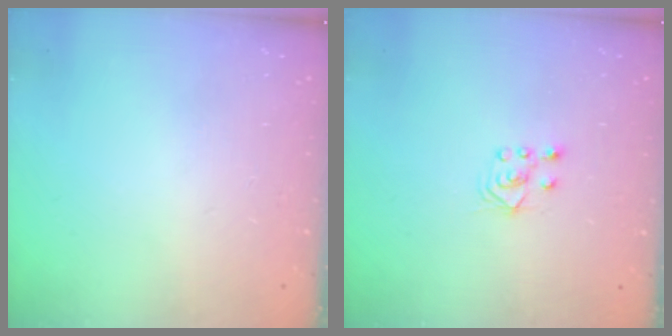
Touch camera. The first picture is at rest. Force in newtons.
{"total": 4.3, "press": 4.3, "slide": 0.6}